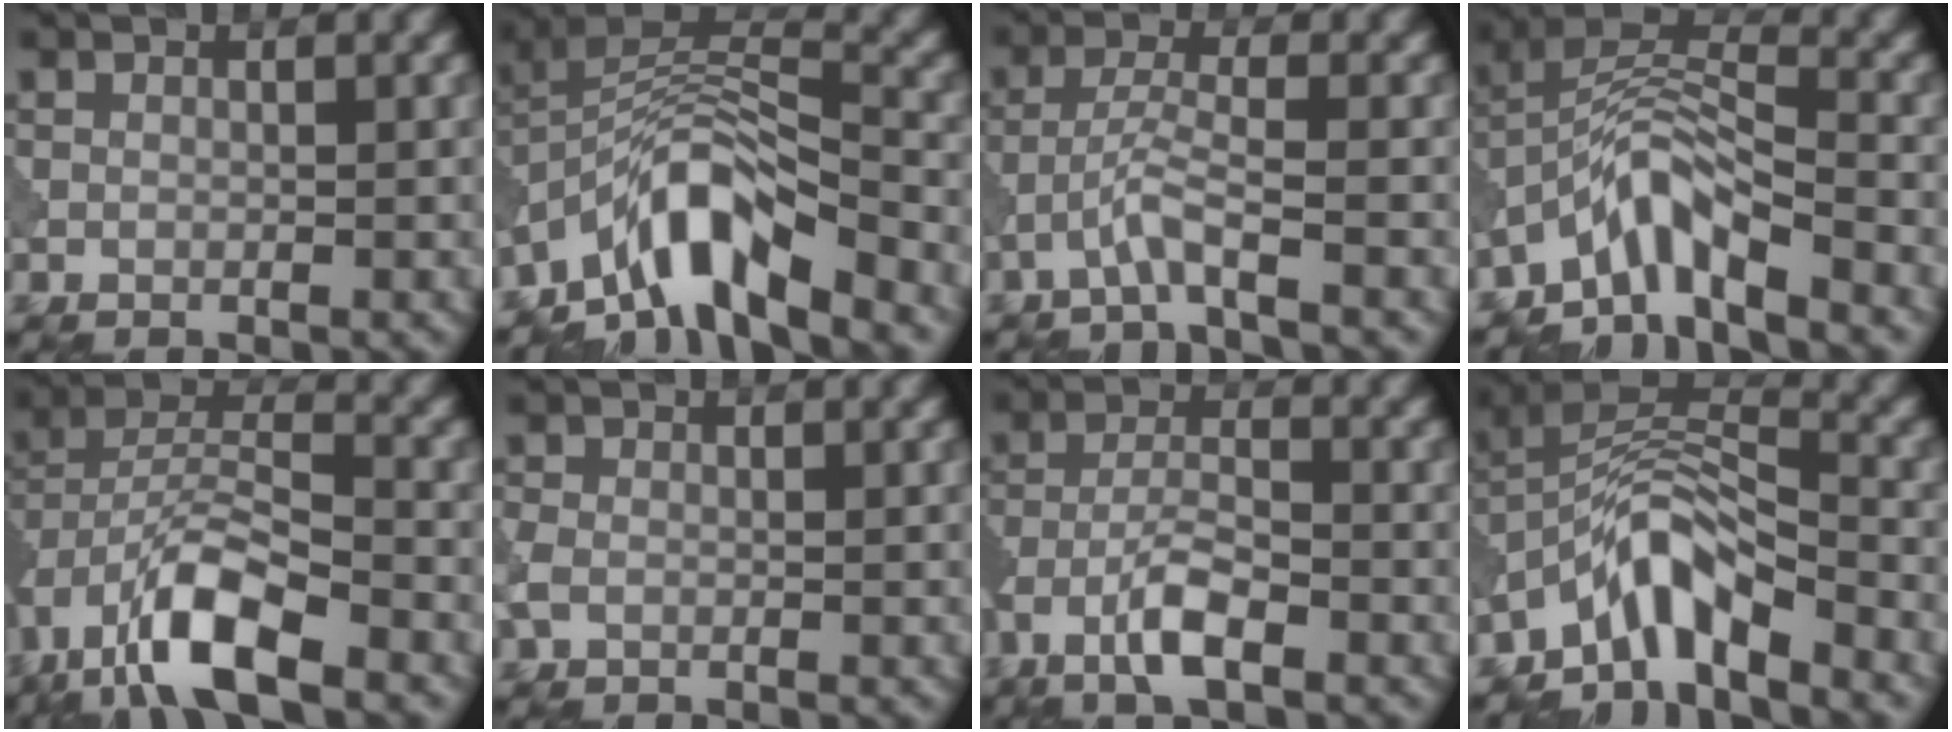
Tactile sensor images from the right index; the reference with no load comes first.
{"total": 8.1, "force": [-5.7, 2.3, 5.3], "torque": [-0.083, 0.011, -0.117]}
{"total": 2.8, "force": [-1.8, -0.1, 2.1], "torque": [-0.046, 0.012, -0.046]}
{"total": 5.6, "force": [-4.2, 1.3, 3.6], "torque": [-0.062, 0.012, -0.088]}
{"total": 10.1, "force": [-6.0, 3.7, 7.2], "torque": [-0.133, 0.005, -0.120]}
{"total": 1.9, "force": [-0.6, 1.5, 1.0], "torque": [-0.025, -0.001, -0.018]}
{"total": 4.5, "force": [-2.7, 1.2, 3.4], "torque": [-0.069, 0.007, -0.059]}
{"total": 6.0, "force": [-4.4, 1.7, 3.7], "torque": [-0.062, 0.013, -0.091]}